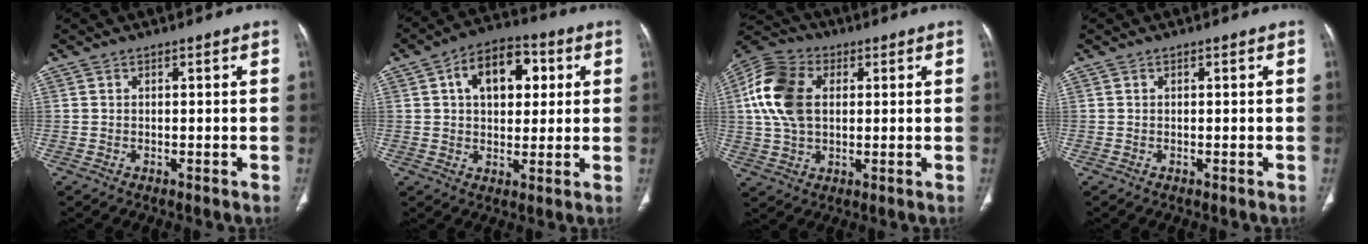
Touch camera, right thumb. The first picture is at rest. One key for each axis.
{"total": 12.3, "fx": 3.3, "fy": 7.9, "fz": 8.9, "tx": -0.100, "ty": 0.011, "tz": 0.046}
{"total": 13.7, "fx": 2.3, "fy": 9.2, "fz": 9.8, "tx": -0.195, "ty": 0.014, "tz": 0.038}
{"total": 0.0}